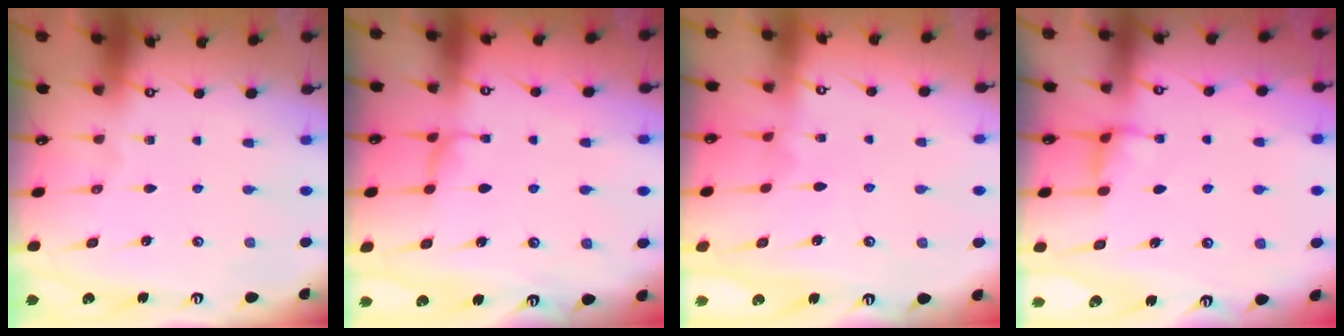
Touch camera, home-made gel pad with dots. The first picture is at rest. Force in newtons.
{"total": 2.0, "press": 1.9, "slide": 0.5}
{"total": 4.3, "press": 4.3, "slide": 0.1}
{"total": 1.5, "press": 1.3, "slide": 0.7}